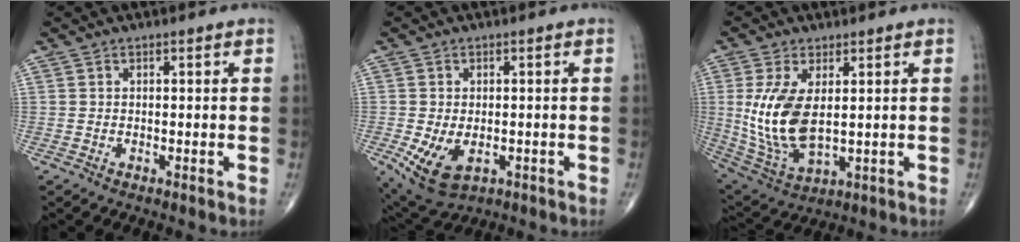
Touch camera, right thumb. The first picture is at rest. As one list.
[{"total": 8.1, "force": [-2.4, 4.9, 6.0], "torque": [-0.108, -0.006, -0.027]}, {"total": 13.1, "force": [1.4, 6.5, 11.3], "torque": [-0.236, -0.016, 0.046]}]